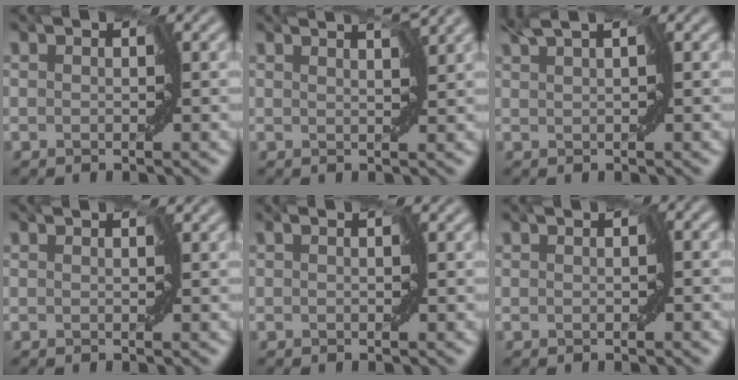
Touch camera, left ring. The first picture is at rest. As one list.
[{"total": 2.1, "force": [1.6, -0.2, 1.3], "torque": [-0.025, 0.006, 0.017]}, {"total": 1.8, "force": [1.3, 0.0, 1.2], "torque": [-0.024, 0.008, 0.022]}, {"total": 0.0}, {"total": 0.0}, {"total": 0.8, "force": [-0.1, 0.3, 0.8], "torque": [-0.015, 0.000, -0.002]}]